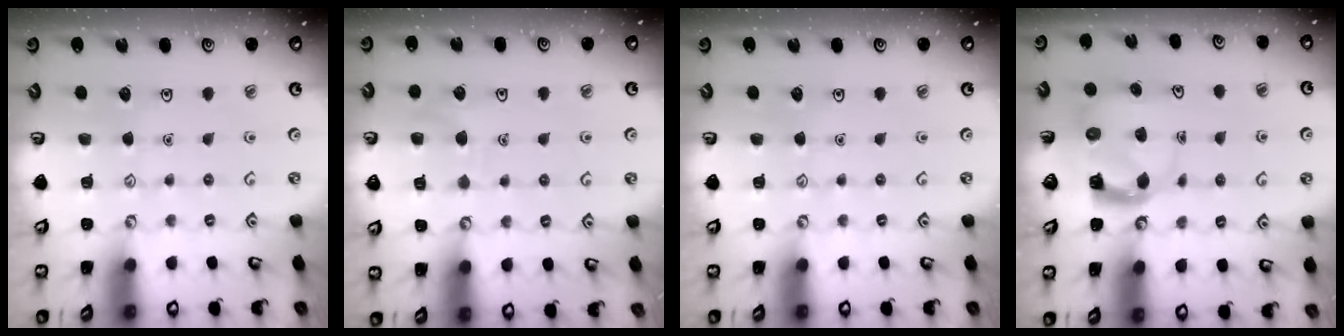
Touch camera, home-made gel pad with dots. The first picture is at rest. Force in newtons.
{"total": 5.8, "press": 5.8, "slide": 0.6}
{"total": 0.0}
{"total": 3.8, "press": 3.7, "slide": 0.6}